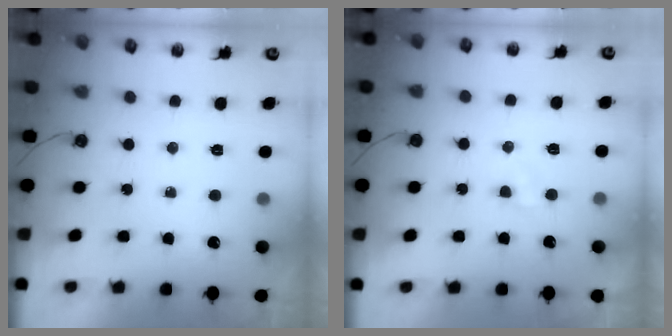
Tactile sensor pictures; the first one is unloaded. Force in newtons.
{"total": 2.2, "press": 2.2, "slide": 0.3}